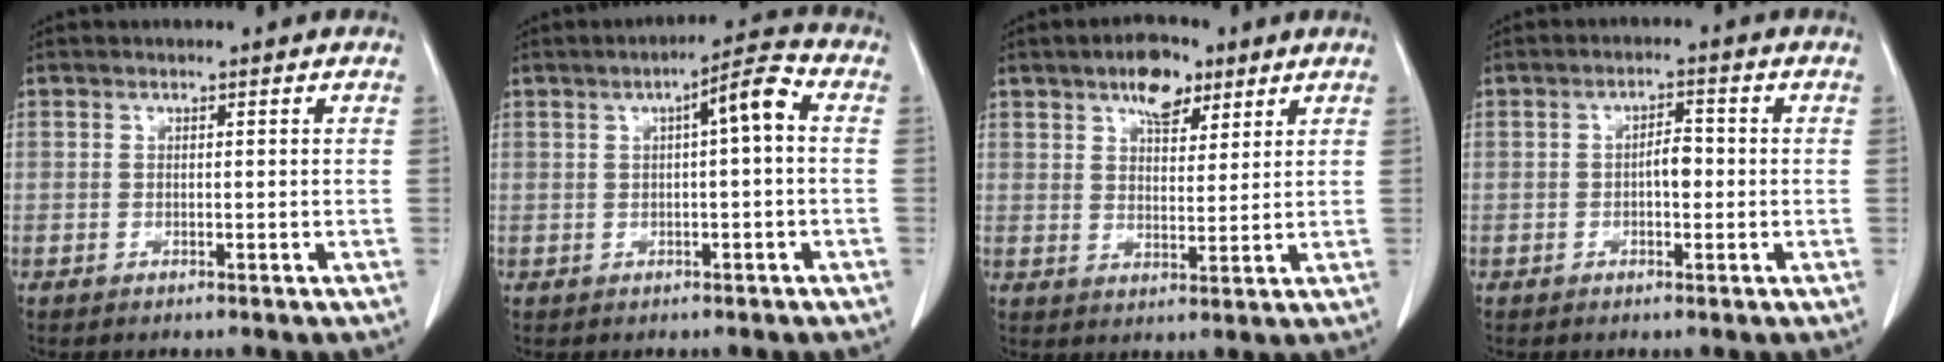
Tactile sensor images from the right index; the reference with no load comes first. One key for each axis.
{"total": 5.9, "fx": 0.9, "fy": 0.9, "fz": 5.8, "tx": -0.092, "ty": 0.022, "tz": 0.012}
{"total": 7.9, "fx": 4.8, "fy": 3.9, "fz": 4.9, "tx": -0.084, "ty": 0.008, "tz": 0.082}
{"total": 3.3, "fx": -0.4, "fy": 1.5, "fz": 2.9, "tx": -0.049, "ty": 0.009, "tz": -0.006}